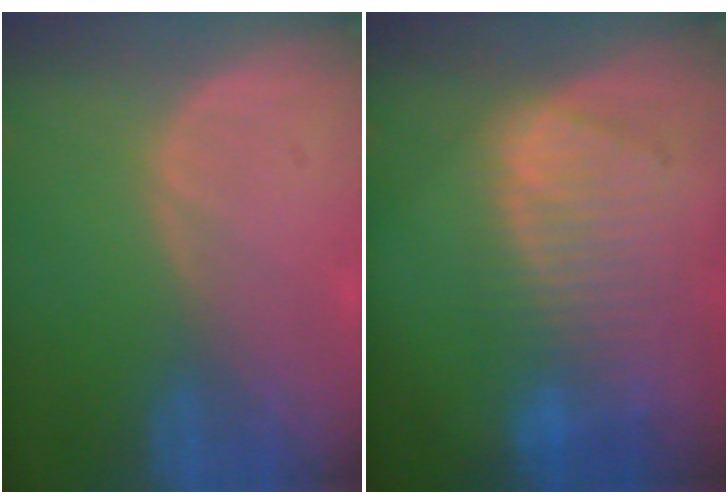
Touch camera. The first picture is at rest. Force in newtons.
{"total": 9.2, "press": 8.1, "slide": 4.5}